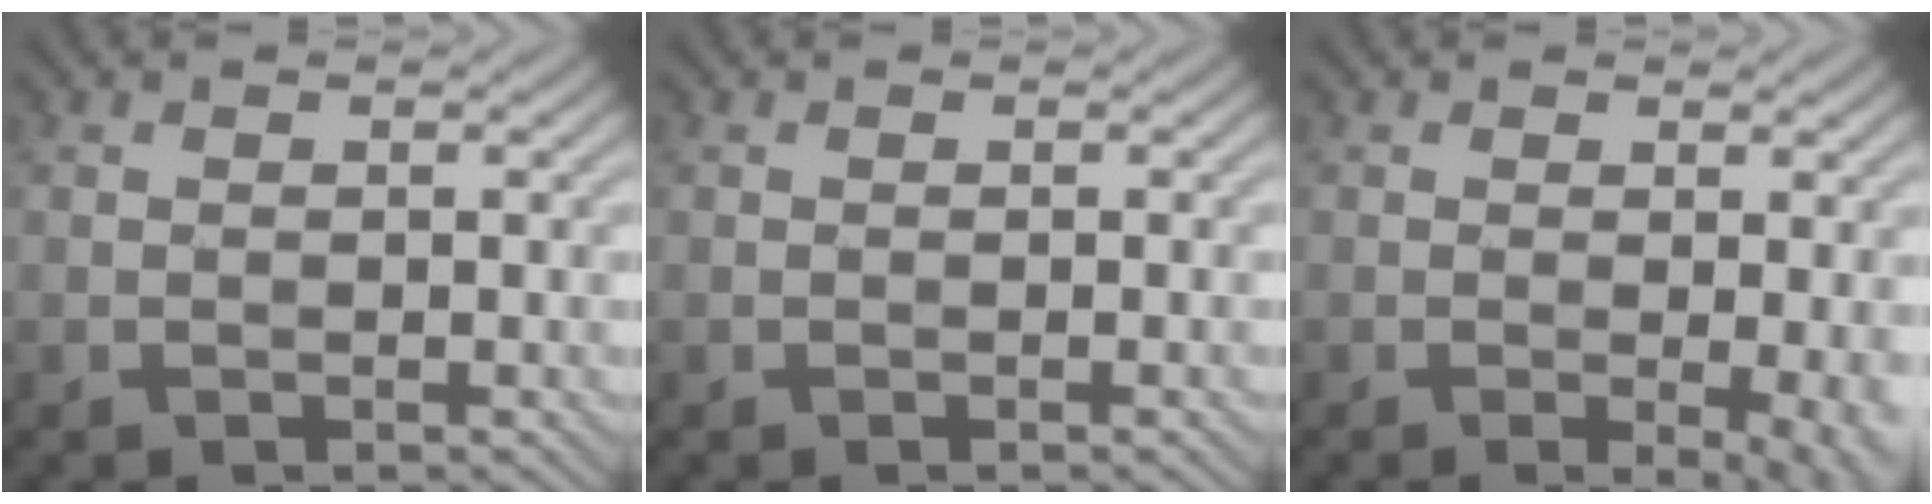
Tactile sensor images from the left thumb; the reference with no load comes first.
{"total": 0.0}
{"total": 4.4, "force": [-0.4, 1.0, 4.2], "torque": [-0.060, -0.008, -0.005]}